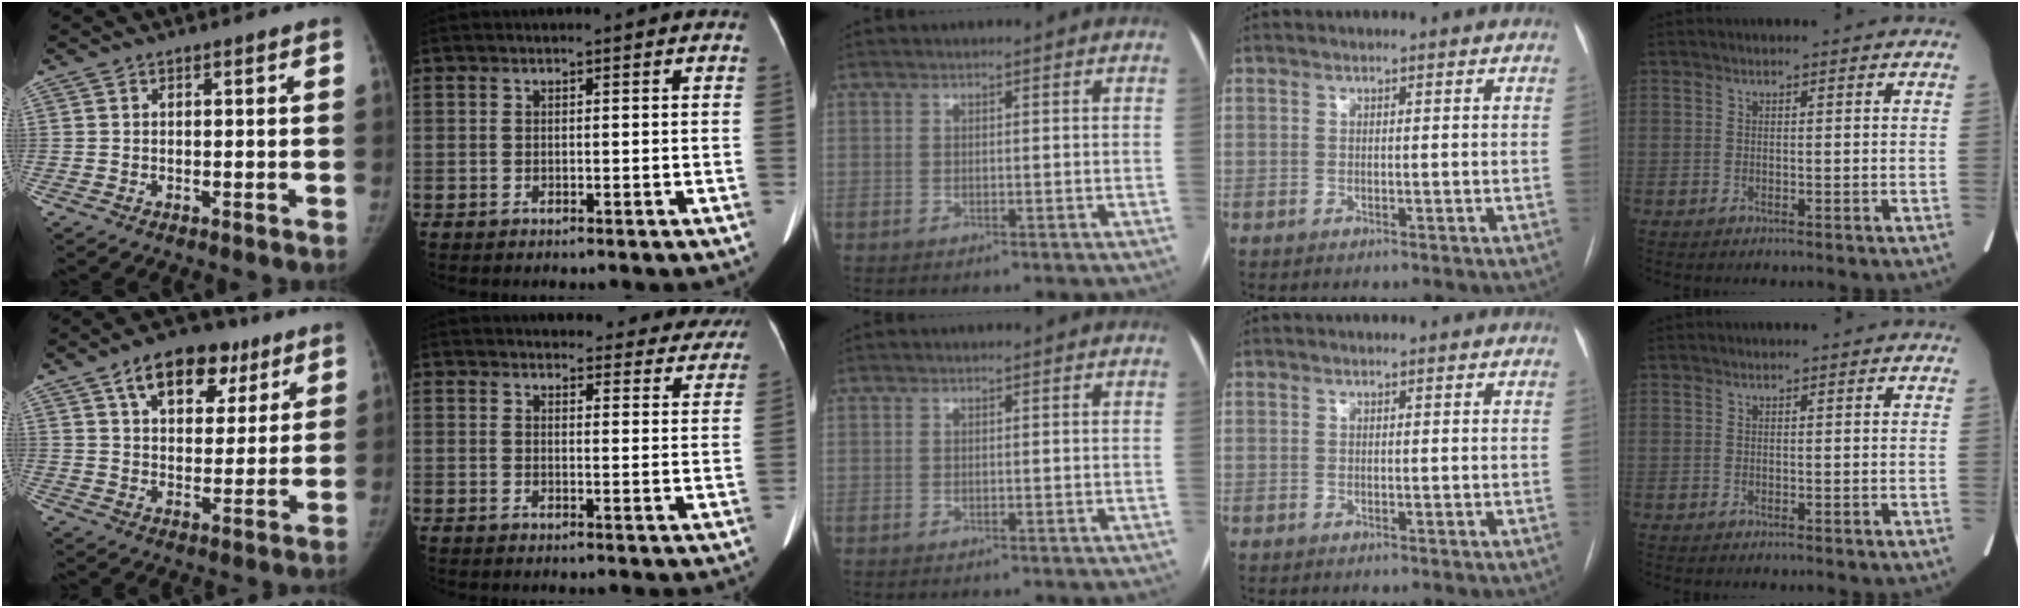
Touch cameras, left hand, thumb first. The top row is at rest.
{"thumb": {"total": 14.4, "force": [7.8, 8.6, 8.6], "torque": [-0.088, -0.014, 0.121]}, "index": {"total": 18.9, "force": [17.8, 5.1, 3.9], "torque": [-0.019, -0.031, 0.189]}}